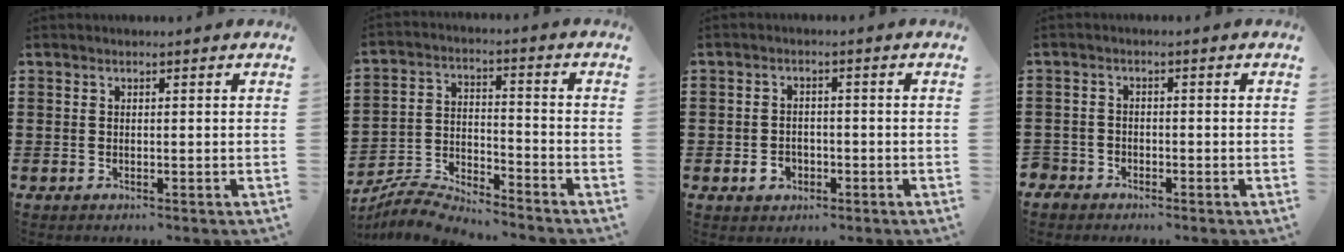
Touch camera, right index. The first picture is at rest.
{"total": 6.0, "force": [-5.9, 0.6, 0.6], "torque": [-0.029, 0.003, -0.123]}
{"total": 2.6, "force": [-1.1, 2.1, 1.2], "torque": [-0.027, 0.002, -0.024]}
{"total": 2.2, "force": [-1.8, 1.2, 0.0], "torque": [-0.006, 0.002, -0.042]}